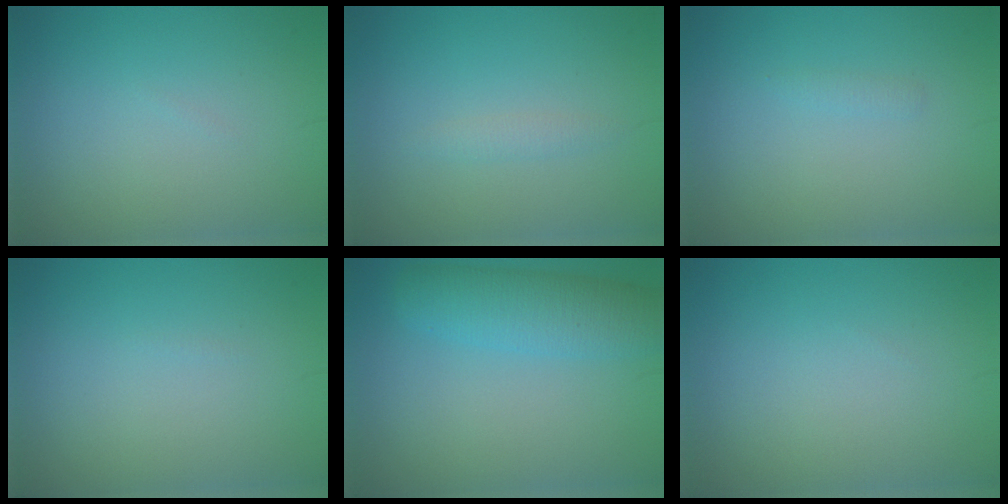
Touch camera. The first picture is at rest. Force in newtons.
{"total": 1.0, "press": 1.0, "slide": 0.1}
{"total": 0.6, "press": 0.6, "slide": 0.1}
{"total": 0.0}
{"total": 4.9, "press": 4.8, "slide": 0.3}
{"total": 0.0}